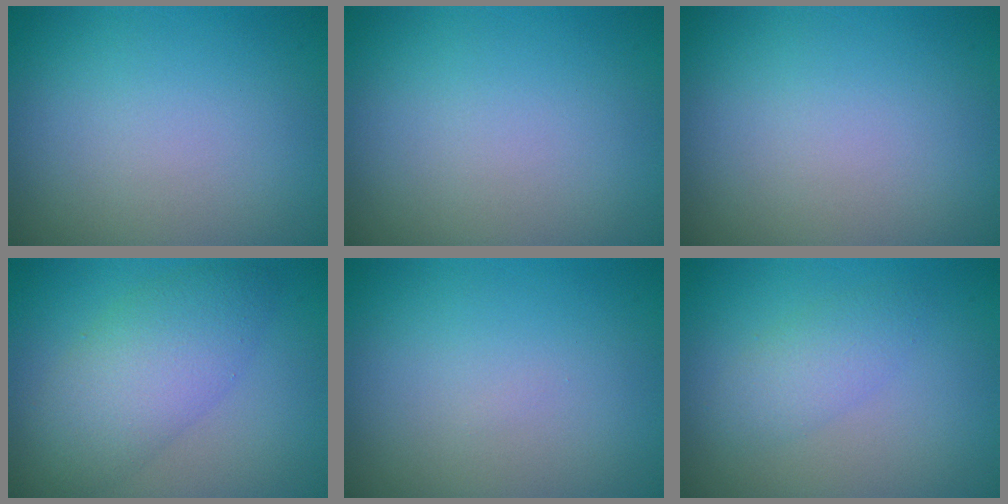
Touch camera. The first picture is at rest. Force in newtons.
{"total": 0.0}
{"total": 0.0}
{"total": 5.4, "press": 5.4, "slide": 0.2}
{"total": 0.0}
{"total": 2.1, "press": 2.1, "slide": 0.1}